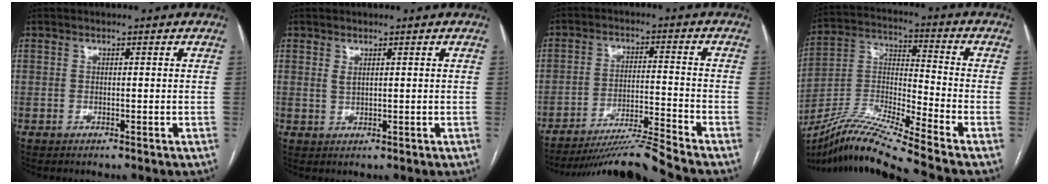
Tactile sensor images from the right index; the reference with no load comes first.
{"total": 1.0, "force": [0.6, 0.4, 0.7], "torque": [-0.015, -0.002, 0.015]}
{"total": 10.1, "force": [-9.2, -3.8, 2.0], "torque": [-0.027, -0.004, -0.162]}
{"total": 15.6, "force": [-13.1, -2.2, 8.1], "torque": [-0.160, -0.004, -0.244]}